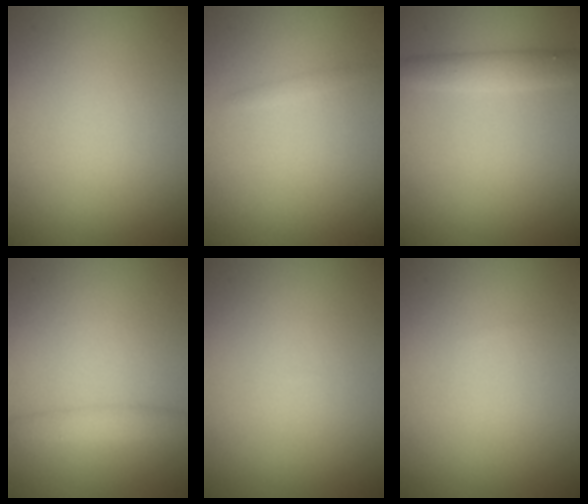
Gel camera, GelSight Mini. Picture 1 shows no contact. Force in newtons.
{"total": 0.6, "press": 0.5, "slide": 0.0}
{"total": 2.4, "press": 2.4, "slide": 0.1}
{"total": 1.9, "press": 1.9, "slide": 0.1}
{"total": 0.0}
{"total": 0.0}